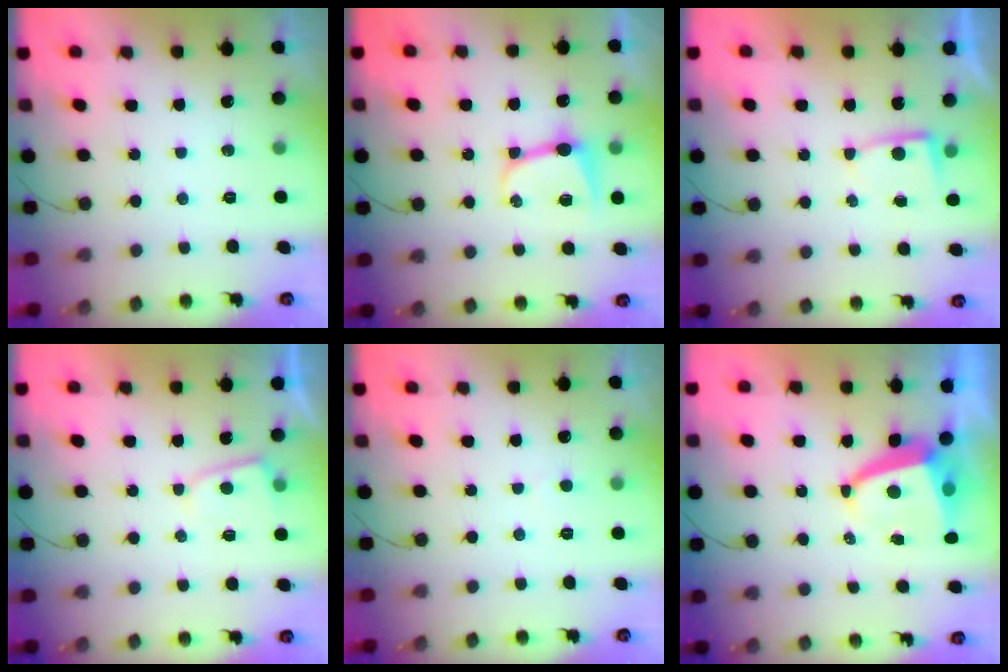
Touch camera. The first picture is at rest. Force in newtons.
{"total": 8.3, "press": 8.2, "slide": 0.8}
{"total": 2.9, "press": 2.9, "slide": 0.4}
{"total": 3.0, "press": 2.9, "slide": 0.3}
{"total": 2.5, "press": 2.5, "slide": 0.2}
{"total": 5.8, "press": 5.8, "slide": 0.8}